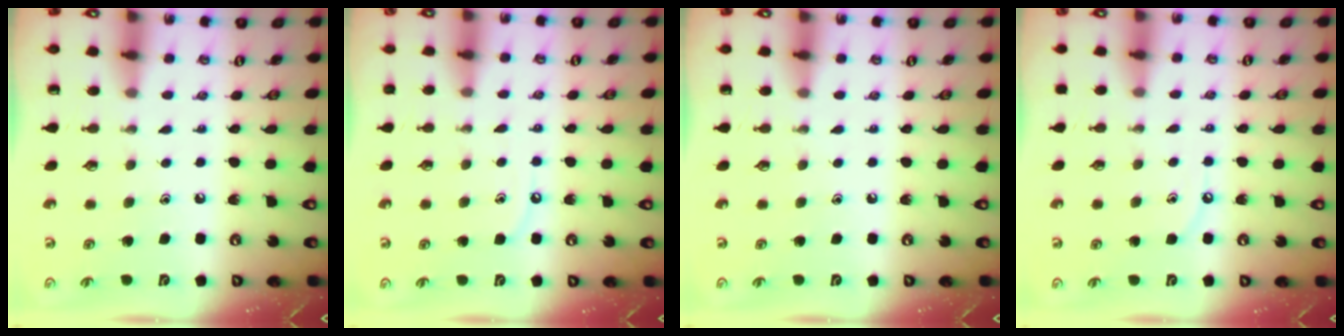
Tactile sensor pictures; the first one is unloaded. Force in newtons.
{"total": 5.6, "press": 5.6, "slide": 0.7}
{"total": 0.0}
{"total": 4.6, "press": 4.5, "slide": 0.7}